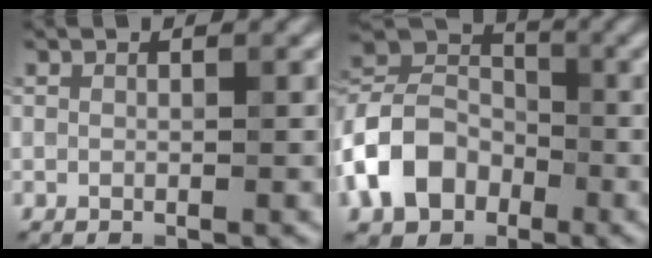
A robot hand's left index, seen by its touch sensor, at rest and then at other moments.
{"total": 7.5, "force": [-2.7, 5.7, 4.1], "torque": [-0.078, 0.016, -0.069]}